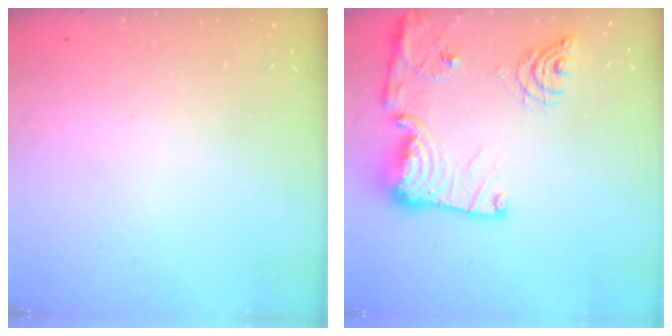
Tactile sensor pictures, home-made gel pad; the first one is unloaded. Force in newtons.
{"total": 19.2, "press": 19.2, "slide": 1.7}